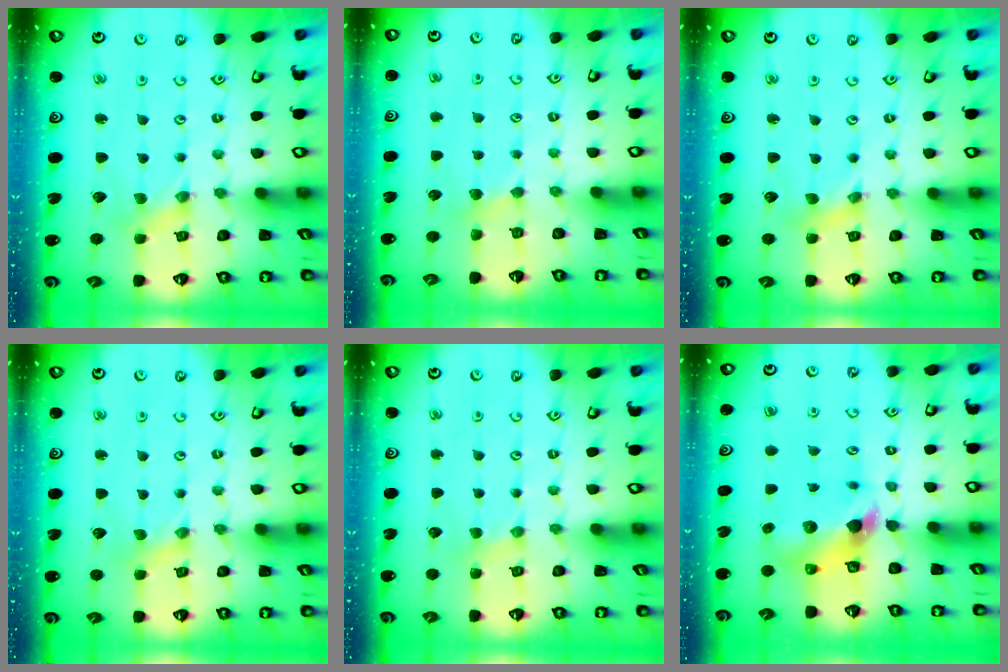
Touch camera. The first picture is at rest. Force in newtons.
{"total": 2.9, "press": 2.9, "slide": 0.5}
{"total": 2.7, "press": 2.7, "slide": 0.3}
{"total": 0.0}
{"total": 2.2, "press": 2.2, "slide": 0.3}
{"total": 7.0, "press": 6.9, "slide": 1.0}